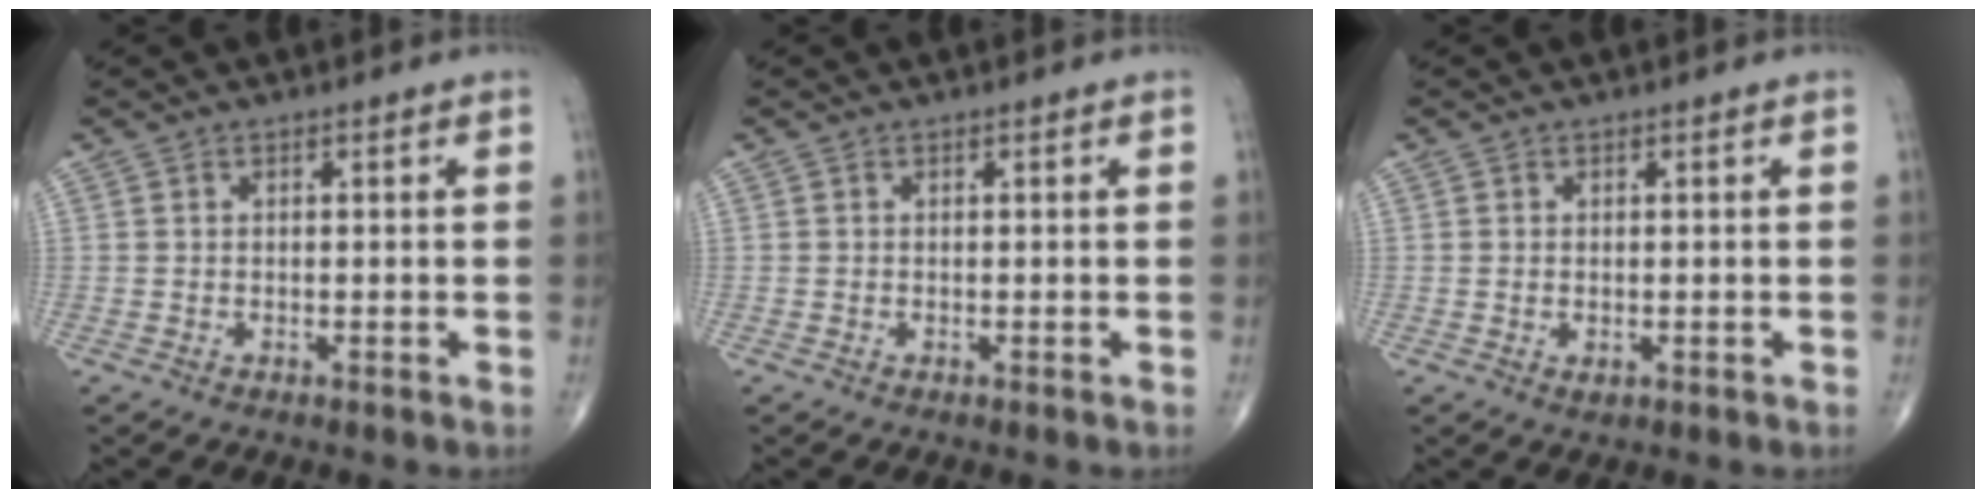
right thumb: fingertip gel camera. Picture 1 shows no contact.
{"total": 0.0}
{"total": 1.1, "force": [-0.1, 0.7, 0.8], "torque": [-0.012, -0.004, 0.000]}